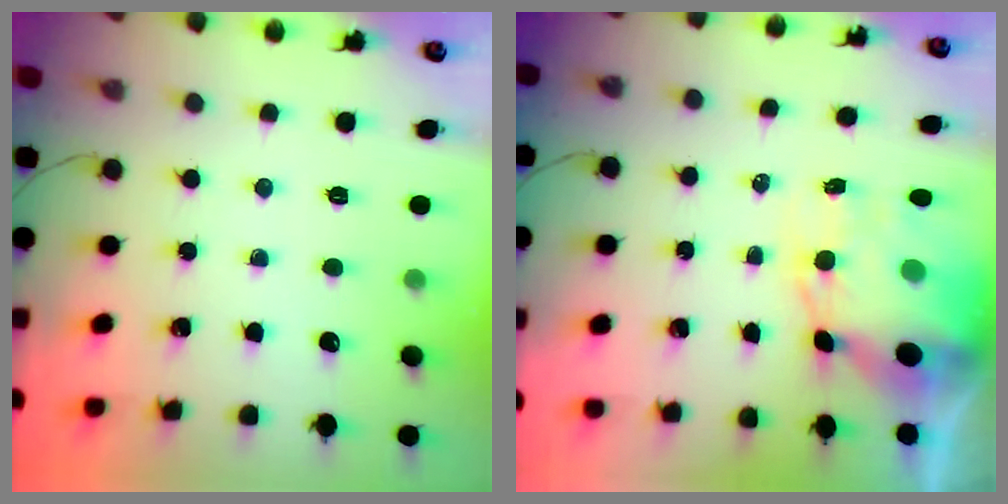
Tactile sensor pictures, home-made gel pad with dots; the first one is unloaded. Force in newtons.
{"total": 8.2, "press": 7.7, "slide": 2.7}